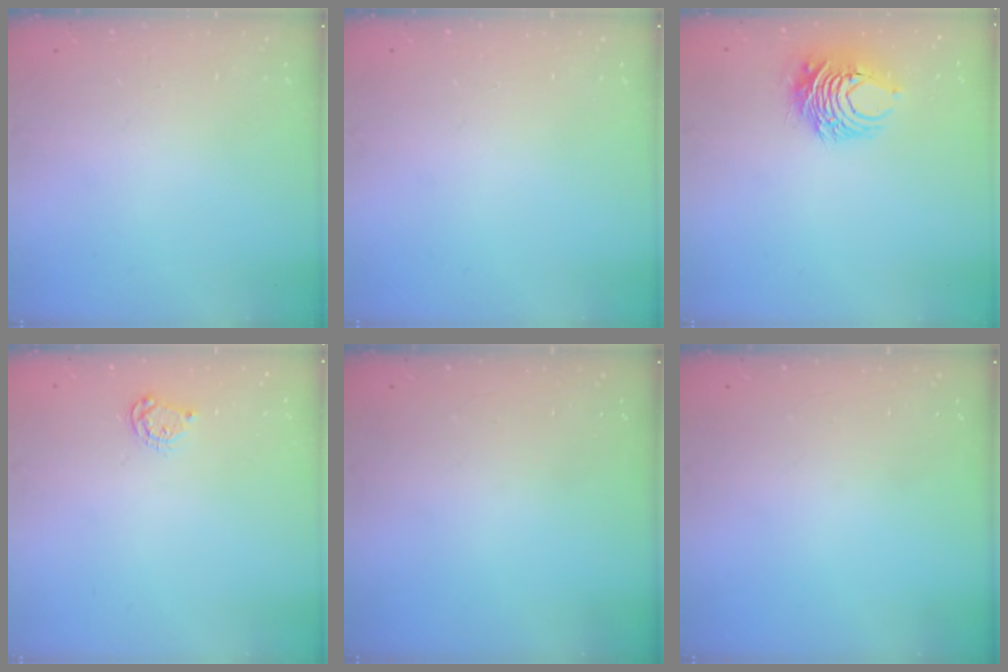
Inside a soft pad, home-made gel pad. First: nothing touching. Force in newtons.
{"total": 0.0}
{"total": 9.8, "press": 9.7, "slide": 0.9}
{"total": 5.2, "press": 5.2, "slide": 0.6}
{"total": 0.0}
{"total": 0.0}